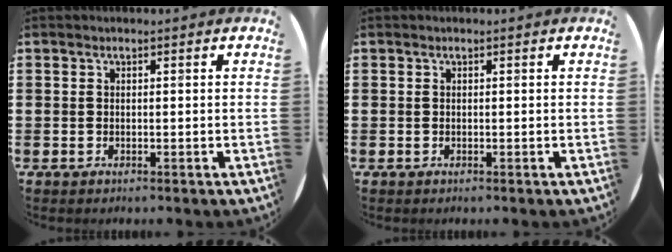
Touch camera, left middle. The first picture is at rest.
{"total": 0.0}